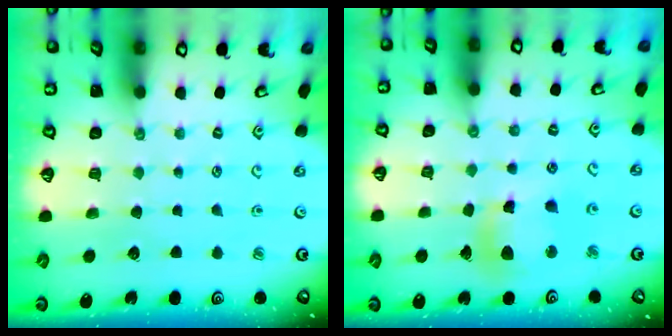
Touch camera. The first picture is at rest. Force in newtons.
{"total": 11.6, "press": 11.4, "slide": 2.0}